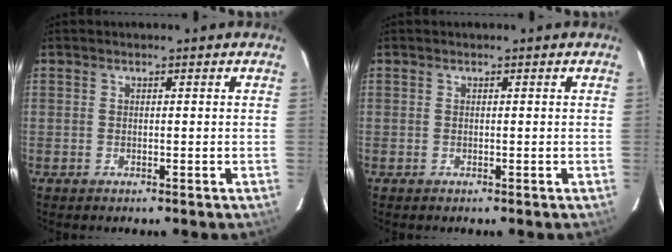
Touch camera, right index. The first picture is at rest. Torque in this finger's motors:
{"motor_torque": [0.00, 0.00, 0.00, 0.00]}